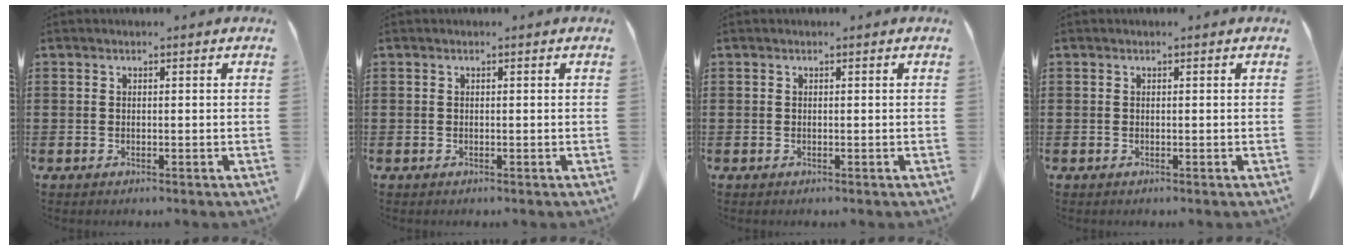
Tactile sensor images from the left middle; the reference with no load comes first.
{"total": 0.0}
{"total": 0.0}
{"total": 0.0}